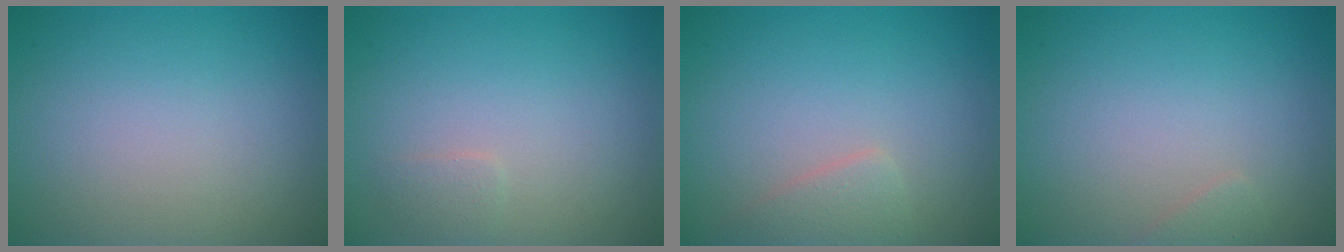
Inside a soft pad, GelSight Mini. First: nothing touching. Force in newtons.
{"total": 0.9, "press": 0.9, "slide": 0.1}
{"total": 1.7, "press": 1.7, "slide": 0.2}
{"total": 0.8, "press": 0.8, "slide": 0.0}